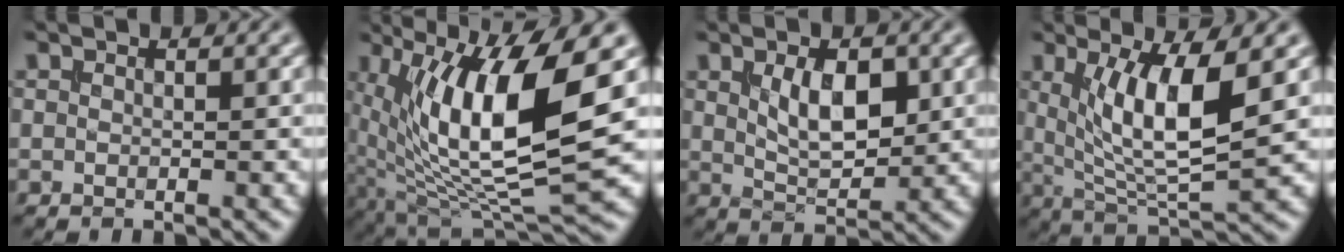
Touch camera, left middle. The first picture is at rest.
{"total": 13.3, "force": [3.1, 4.1, 12.2], "torque": [-0.214, -0.008, 0.059]}
{"total": 4.3, "force": [1.0, 2.2, 3.6], "torque": [-0.070, -0.003, 0.021]}
{"total": 7.7, "force": [1.8, 2.2, 7.1], "torque": [-0.128, -0.017, 0.040]}